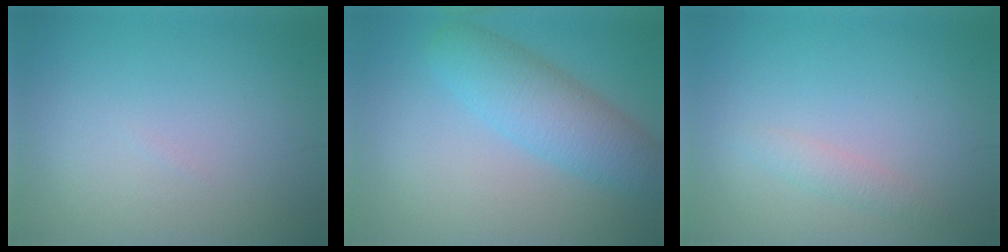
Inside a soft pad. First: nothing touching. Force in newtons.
{"total": 5.4, "press": 5.4, "slide": 0.2}
{"total": 1.2, "press": 1.2, "slide": 0.0}